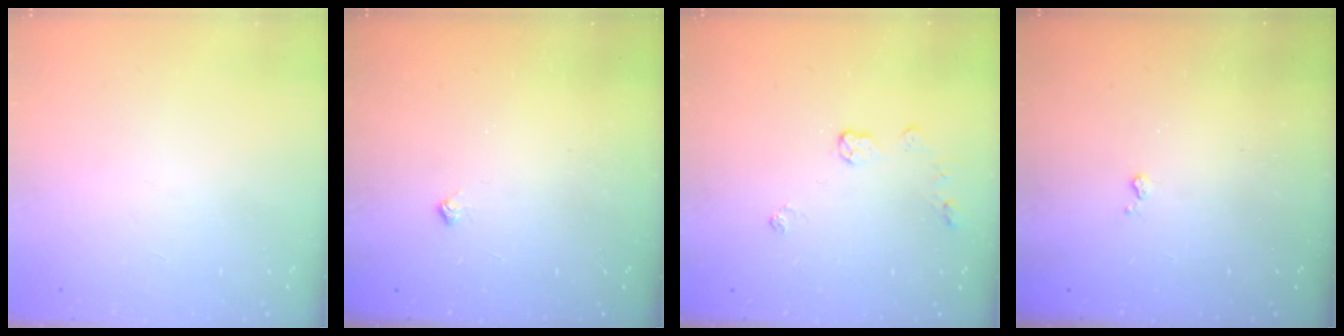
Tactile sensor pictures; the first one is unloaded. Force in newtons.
{"total": 5.1, "press": 5.1, "slide": 0.7}
{"total": 3.6, "press": 3.6, "slide": 0.4}
{"total": 2.9, "press": 2.8, "slide": 0.5}